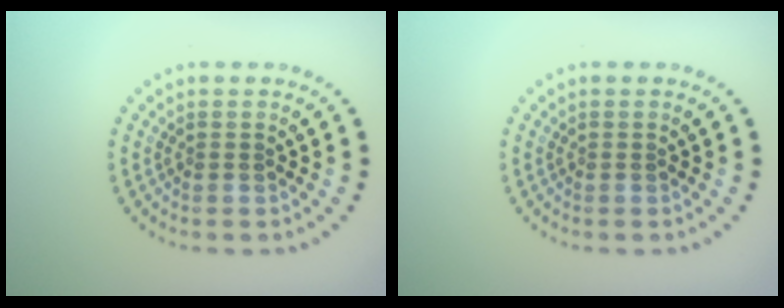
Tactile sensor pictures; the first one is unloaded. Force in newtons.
{"total": 0.0}